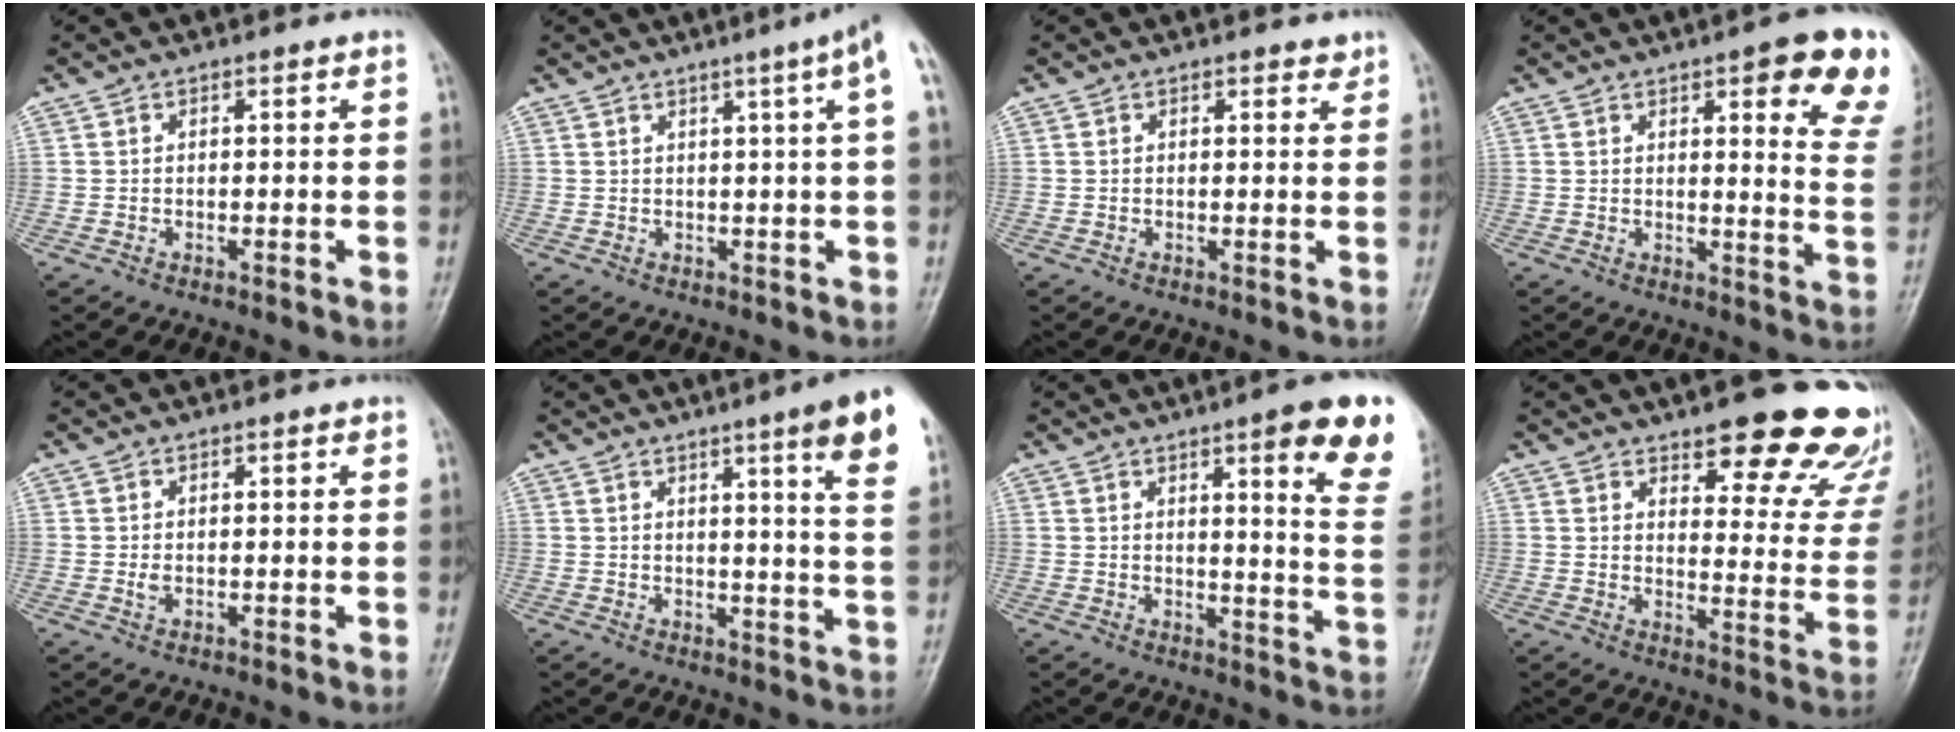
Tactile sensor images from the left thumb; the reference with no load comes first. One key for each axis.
{"total": 5.7, "fx": 2.3, "fy": -0.9, "fz": 5.1, "tx": -0.067, "ty": 0.002, "tz": 0.031}
{"total": 1.5, "fx": 1.2, "fy": 0.7, "fz": 0.6, "tx": 0.002, "ty": -0.008, "tz": 0.012}
{"total": 14.9, "fx": 8.1, "fy": 3.5, "fz": 12.1, "tx": -0.113, "ty": -0.043, "tz": 0.088}
{"total": 1.2, "fx": 0.3, "fy": 0.7, "fz": 0.9, "tx": -0.016, "ty": -0.003, "tz": 0.007}
{"total": 12.2, "fx": 6.9, "fy": 0.4, "fz": 10.0, "tx": -0.121, "ty": -0.035, "tz": 0.076}
{"total": 15.2, "fx": 8.5, "fy": 2.2, "fz": 12.4, "tx": -0.127, "ty": -0.046, "tz": 0.098}
{"total": 21.7, "fx": 15.8, "fy": 7.1, "fz": 13.0, "tx": -0.115, "ty": -0.095, "tz": 0.189}